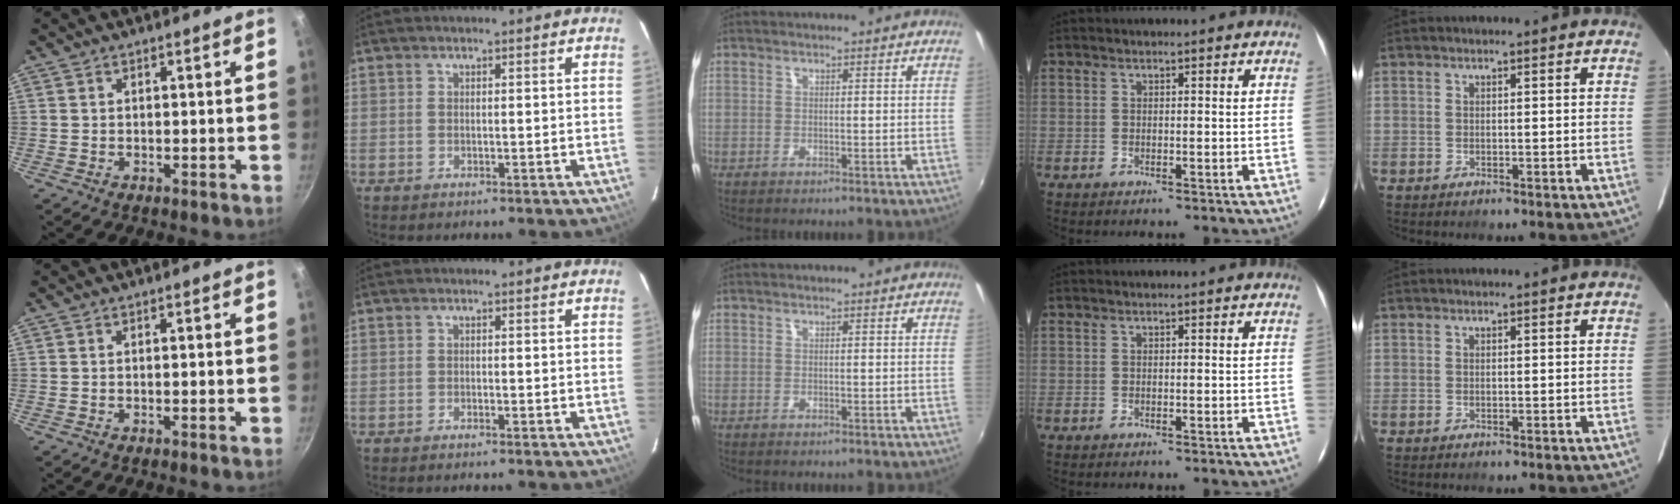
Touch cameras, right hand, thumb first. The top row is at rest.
{"thumb": {"total": 0.7, "force": [-0.2, 0.0, 0.6], "torque": [-0.014, 0.002, -0.005]}, "index": {"total": 0.5, "force": [-0.5, 0.1, 0.2], "torque": [-0.002, 0.000, -0.011]}}